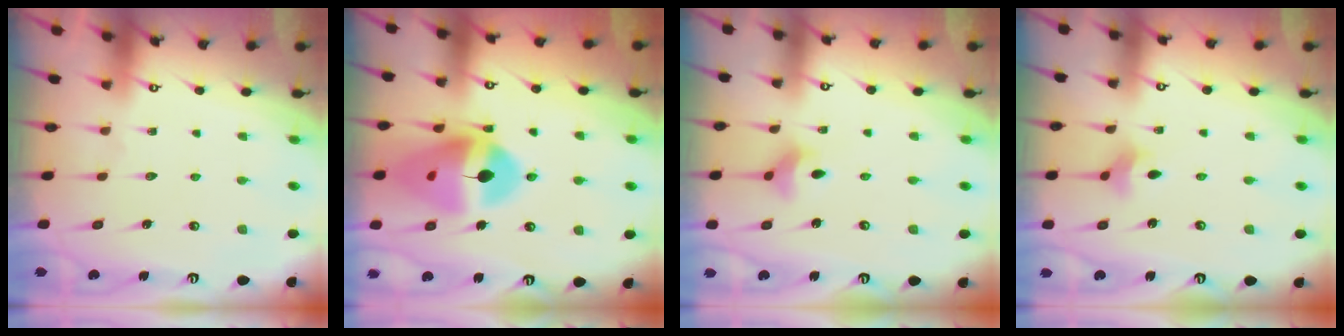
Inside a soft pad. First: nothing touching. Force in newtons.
{"total": 16.7, "press": 16.6, "slide": 1.6}
{"total": 3.9, "press": 3.8, "slide": 0.8}
{"total": 2.9, "press": 2.8, "slide": 0.8}